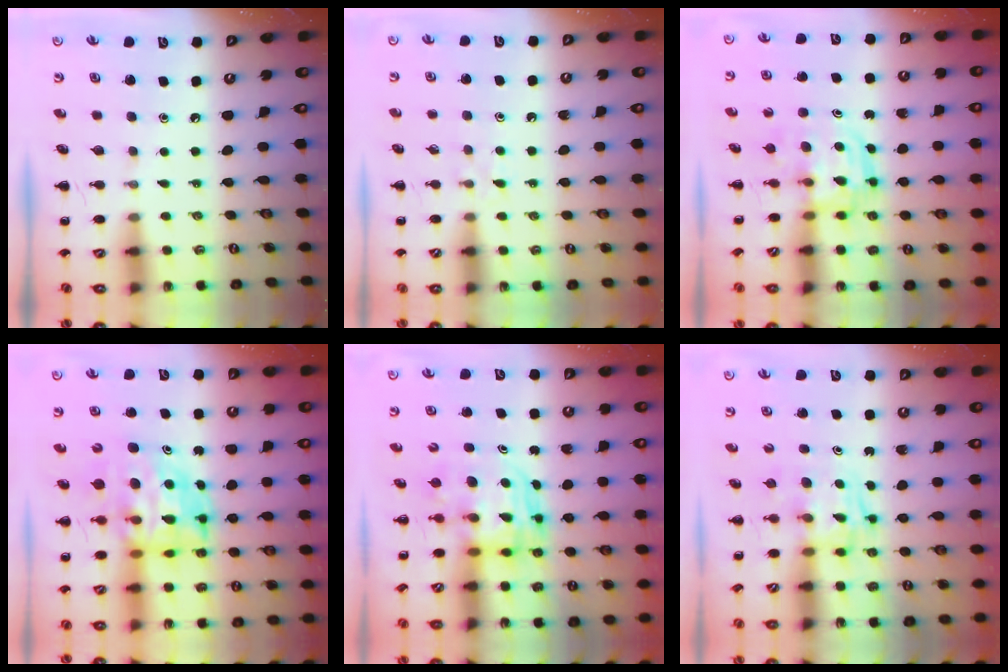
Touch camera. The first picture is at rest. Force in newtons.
{"total": 3.7, "press": 3.4, "slide": 1.4}
{"total": 3.1, "press": 3.1, "slide": 0.3}
{"total": 9.3, "press": 8.9, "slide": 2.8}
{"total": 3.9, "press": 3.7, "slide": 1.1}
{"total": 3.5, "press": 3.5, "slide": 0.5}